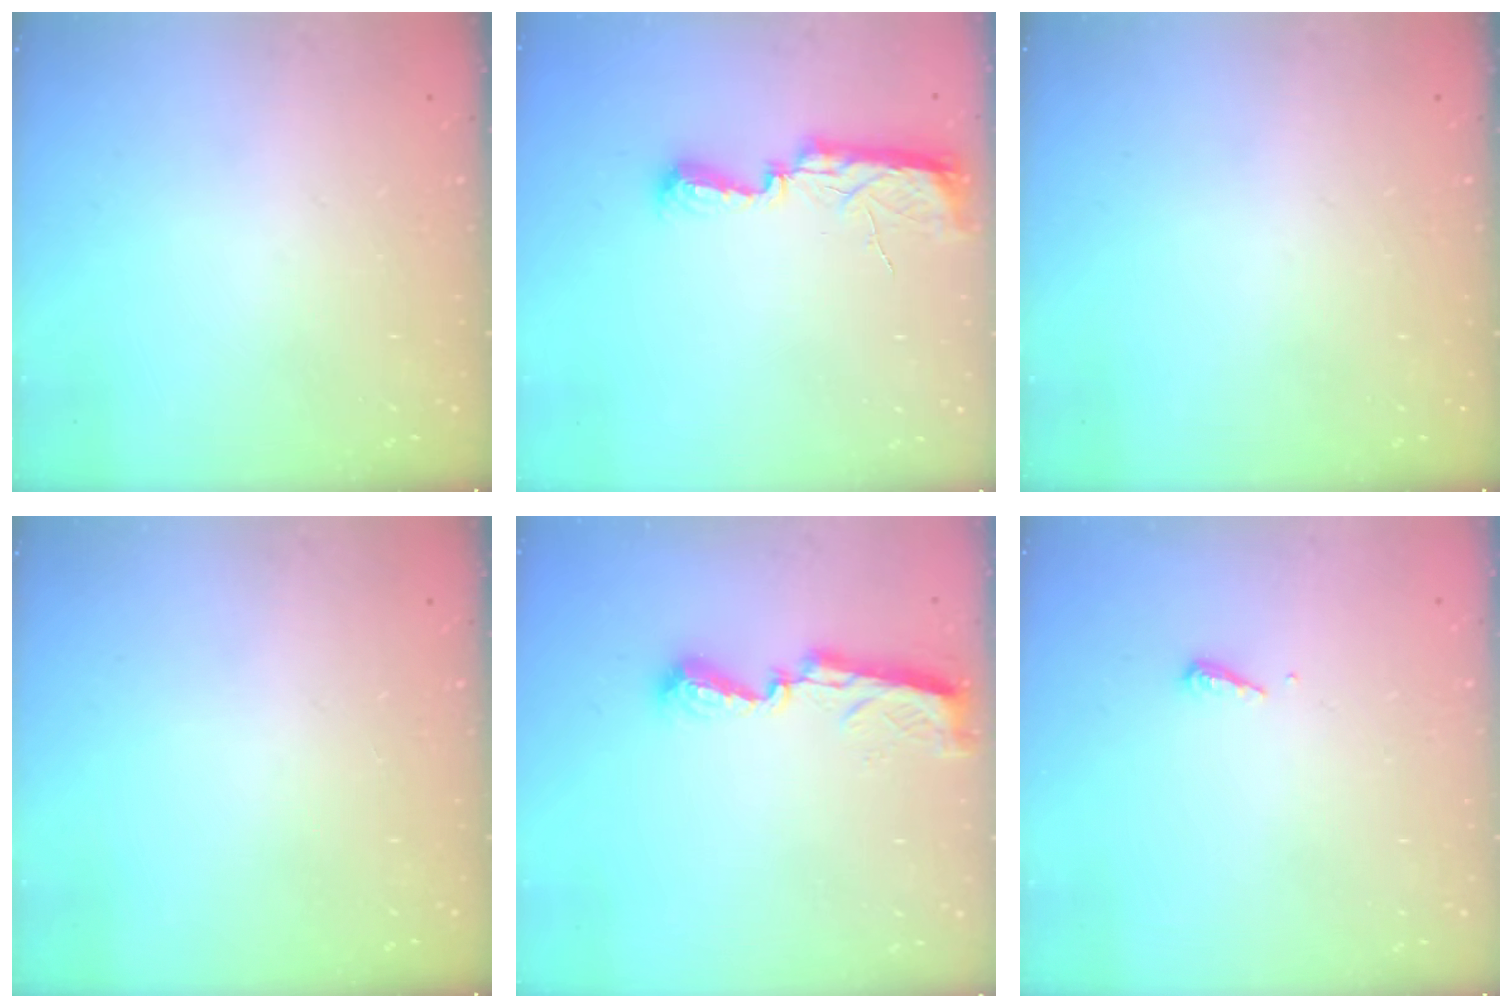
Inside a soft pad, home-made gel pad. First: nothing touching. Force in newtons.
{"total": 7.9, "press": 7.8, "slide": 0.8}
{"total": 0.0}
{"total": 0.0}
{"total": 8.6, "press": 8.6, "slide": 0.4}
{"total": 4.8, "press": 4.8, "slide": 0.5}